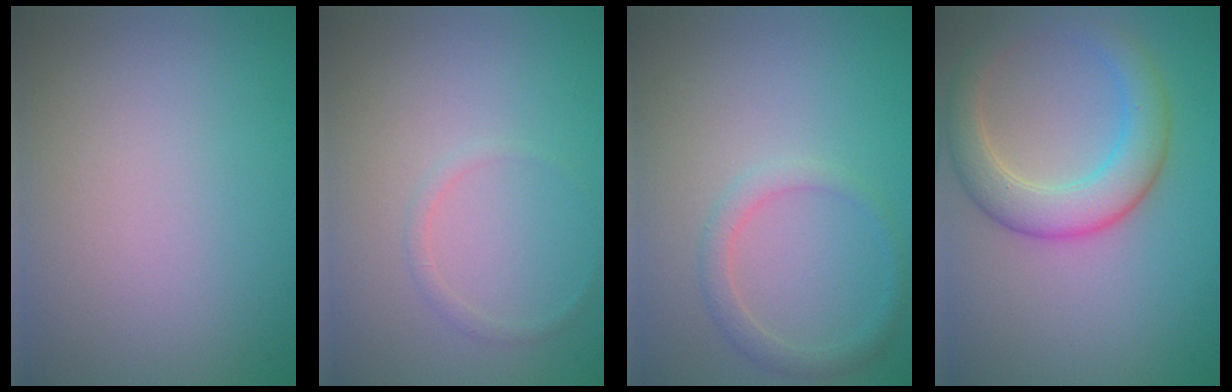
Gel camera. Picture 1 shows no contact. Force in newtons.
{"total": 0.8, "press": 0.8, "slide": 0.0}
{"total": 1.7, "press": 1.7, "slide": 0.1}
{"total": 5.0, "press": 5.0, "slide": 0.1}